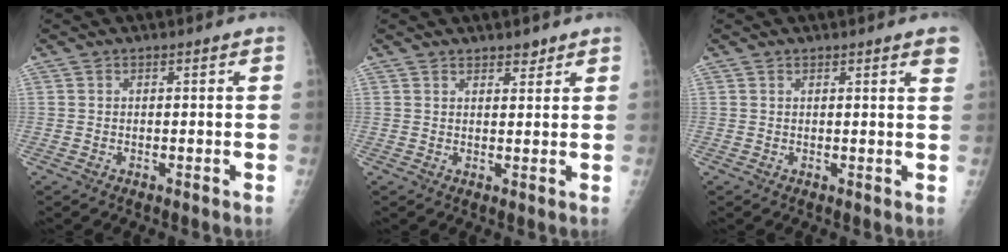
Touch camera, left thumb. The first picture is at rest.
{"total": 2.2, "force": [1.9, 0.9, 0.8], "torque": [0.003, -0.011, 0.026]}
{"total": 2.3, "force": [1.6, 0.1, 1.6], "torque": [-0.016, -0.004, 0.015]}